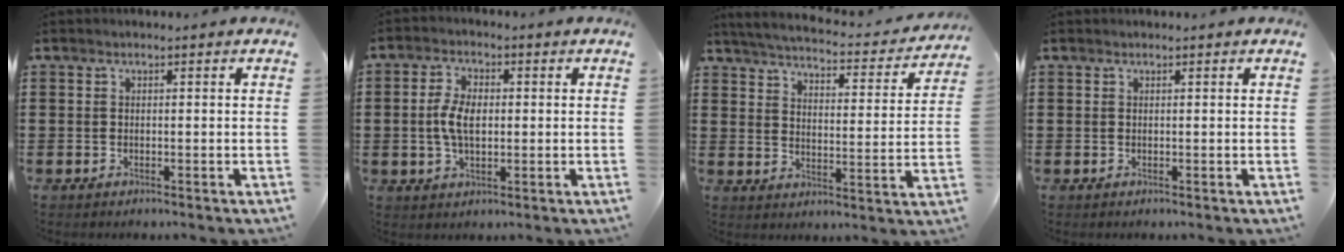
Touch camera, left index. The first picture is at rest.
{"total": 5.3, "force": [0.0, 2.8, 4.5], "torque": [-0.101, 0.005, -0.005]}
{"total": 4.1, "force": [3.9, -0.1, 1.2], "torque": [-0.048, -0.031, 0.060]}
{"total": 0.0}